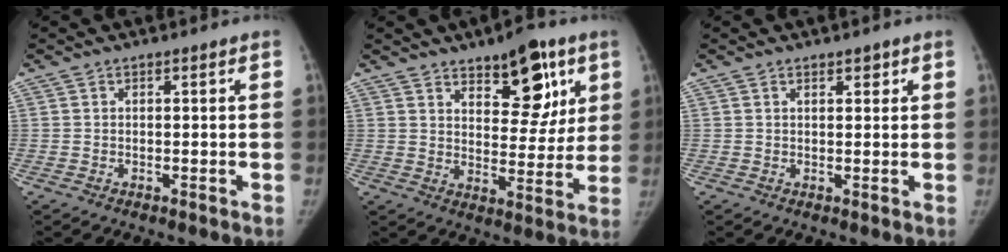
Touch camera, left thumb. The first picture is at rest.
{"total": 13.8, "force": [7.7, 6.5, 9.4], "torque": [-0.080, -0.042, 0.114]}
{"total": 1.6, "force": [1.1, 0.8, 0.9], "torque": [-0.003, -0.005, 0.014]}